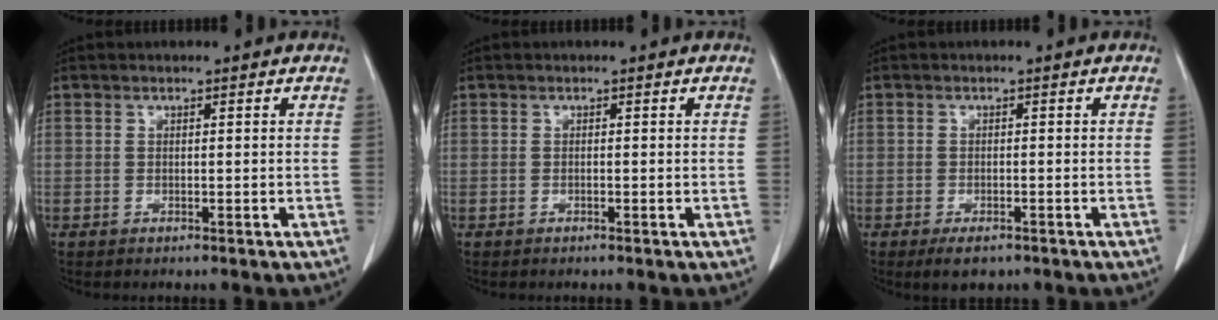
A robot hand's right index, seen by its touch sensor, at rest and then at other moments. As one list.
[{"total": 0.0}, {"total": 2.8, "force": [-1.7, 1.4, 1.6], "torque": [-0.024, -0.003, -0.020]}]